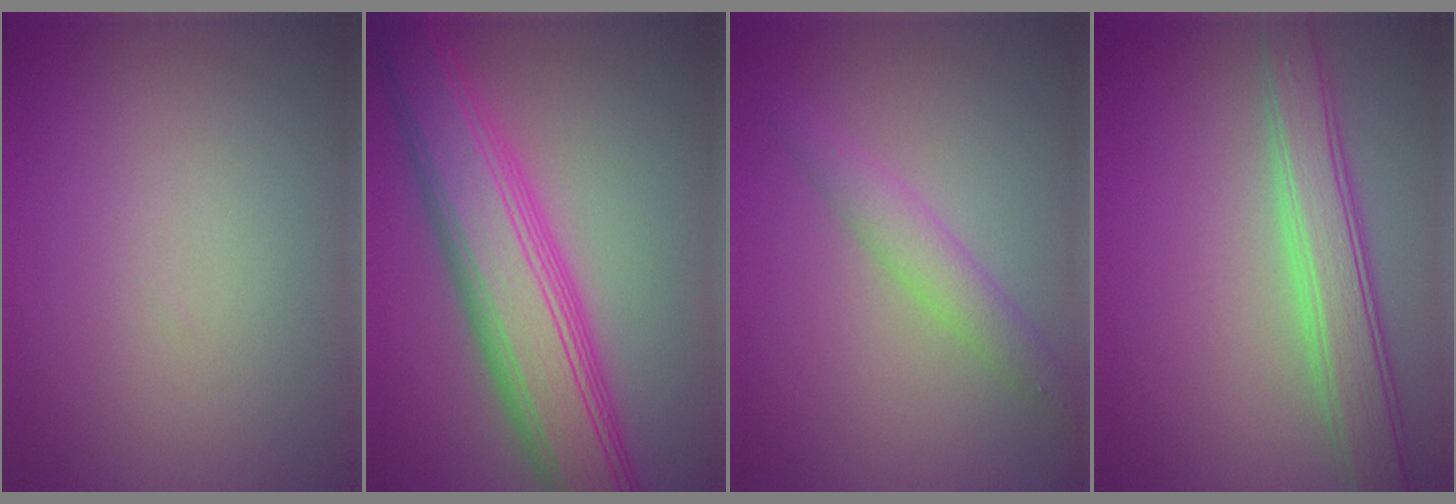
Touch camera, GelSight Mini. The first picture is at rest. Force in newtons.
{"total": 8.9, "press": 8.9, "slide": 0.0}
{"total": 2.3, "press": 2.3, "slide": 0.1}
{"total": 4.9, "press": 4.9, "slide": 0.4}